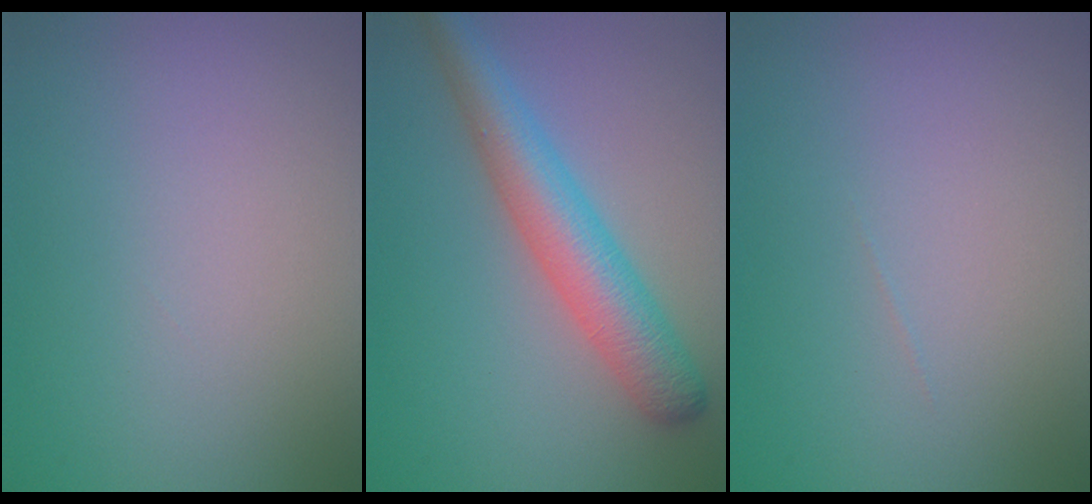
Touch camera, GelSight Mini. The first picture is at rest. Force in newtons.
{"total": 5.5, "press": 5.5, "slide": 0.3}
{"total": 0.0}